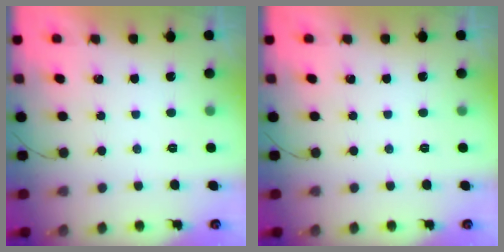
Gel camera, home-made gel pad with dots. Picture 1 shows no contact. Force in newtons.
{"total": 0.0}